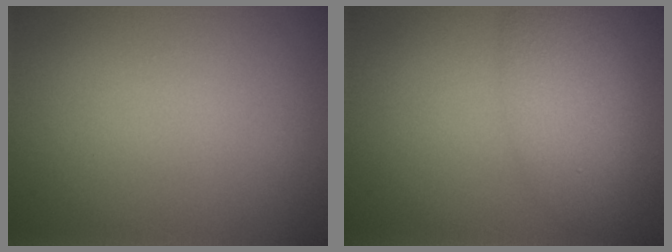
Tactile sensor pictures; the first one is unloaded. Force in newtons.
{"total": 4.6, "press": 4.6, "slide": 0.2}